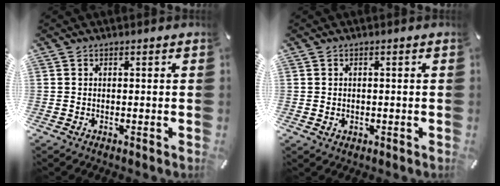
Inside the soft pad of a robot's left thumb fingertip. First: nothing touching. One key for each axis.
{"total": 1.3, "fx": 0.1, "fy": 1.2, "fz": 0.3, "tx": -0.007, "ty": 0.005, "tz": -0.001}